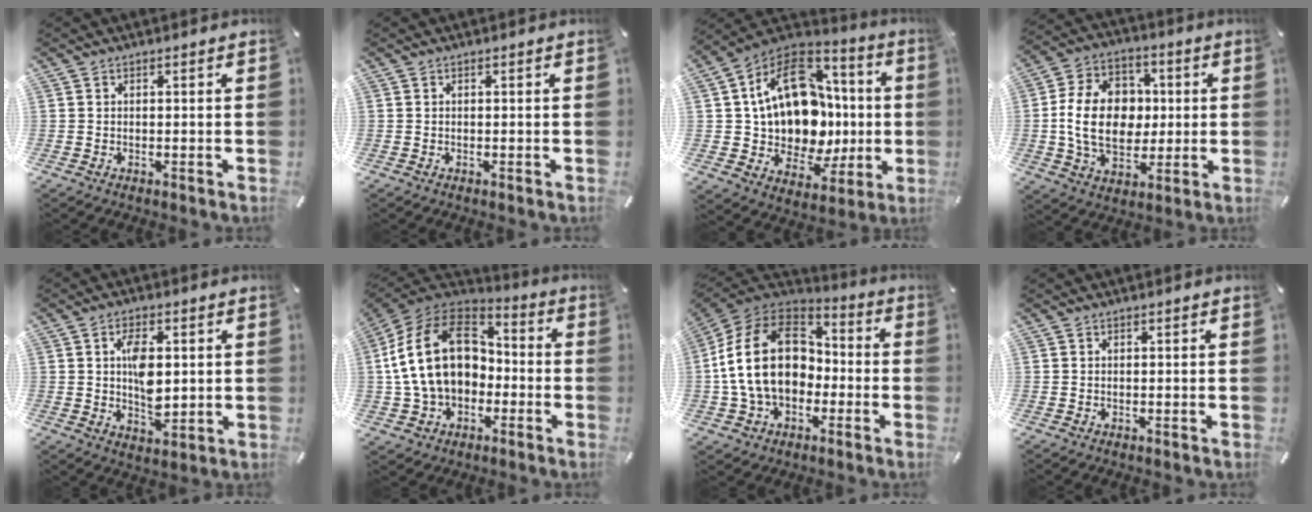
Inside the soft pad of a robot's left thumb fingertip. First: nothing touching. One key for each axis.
{"total": 0.0}
{"total": 20.4, "fx": 3.2, "fy": 15.2, "fz": 13.1, "tx": -0.240, "ty": -0.020, "tz": 0.061}
{"total": 16.3, "fx": -0.2, "fy": 12.4, "fz": 10.6, "tx": -0.215, "ty": 0.019, "tz": -0.003}
{"total": 8.1, "fx": 1.3, "fy": 4.7, "fz": 6.5, "tx": -0.120, "ty": -0.002, "tz": 0.016}
{"total": 20.4, "fx": 1.0, "fy": 15.4, "fz": 13.4, "tx": -0.279, "ty": 0.023, "tz": 0.017}
{"total": 20.5, "fx": -0.9, "fy": 15.5, "fz": 13.4, "tx": -0.277, "ty": 0.028, "tz": -0.015}
{"total": 0.0}